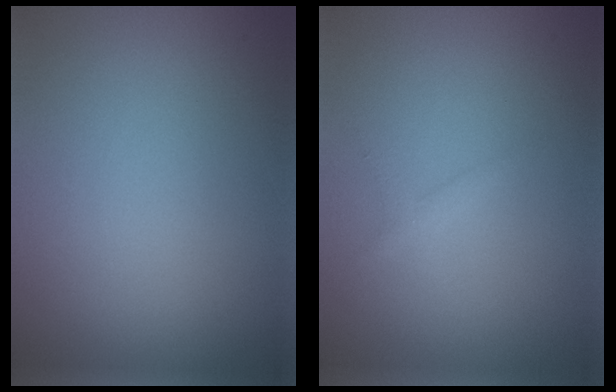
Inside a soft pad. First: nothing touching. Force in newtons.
{"total": 0.9, "press": 0.9, "slide": 0.0}